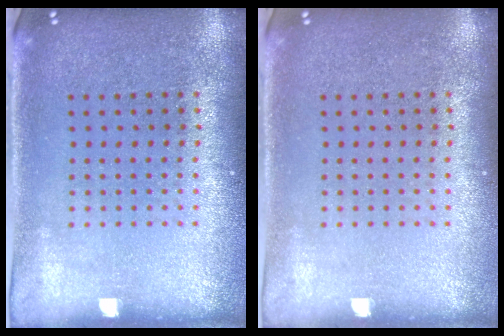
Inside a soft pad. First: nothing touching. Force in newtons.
{"total": 0.0}